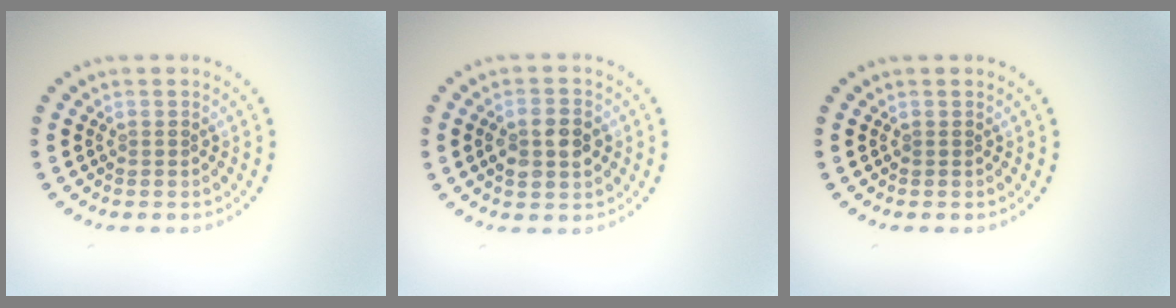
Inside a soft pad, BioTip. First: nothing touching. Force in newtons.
{"total": 3.0, "press": 3.0, "slide": 0.3}
{"total": 0.0}